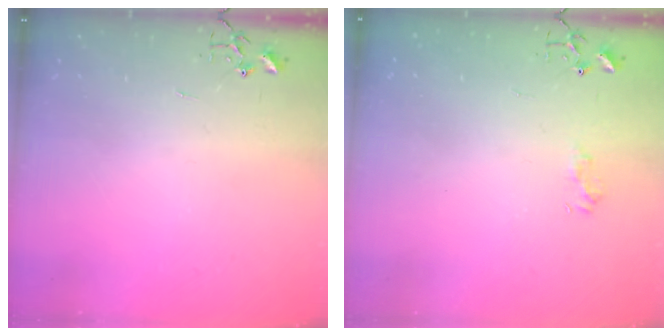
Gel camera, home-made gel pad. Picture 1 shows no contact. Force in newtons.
{"total": 7.1, "press": 7.1, "slide": 0.8}